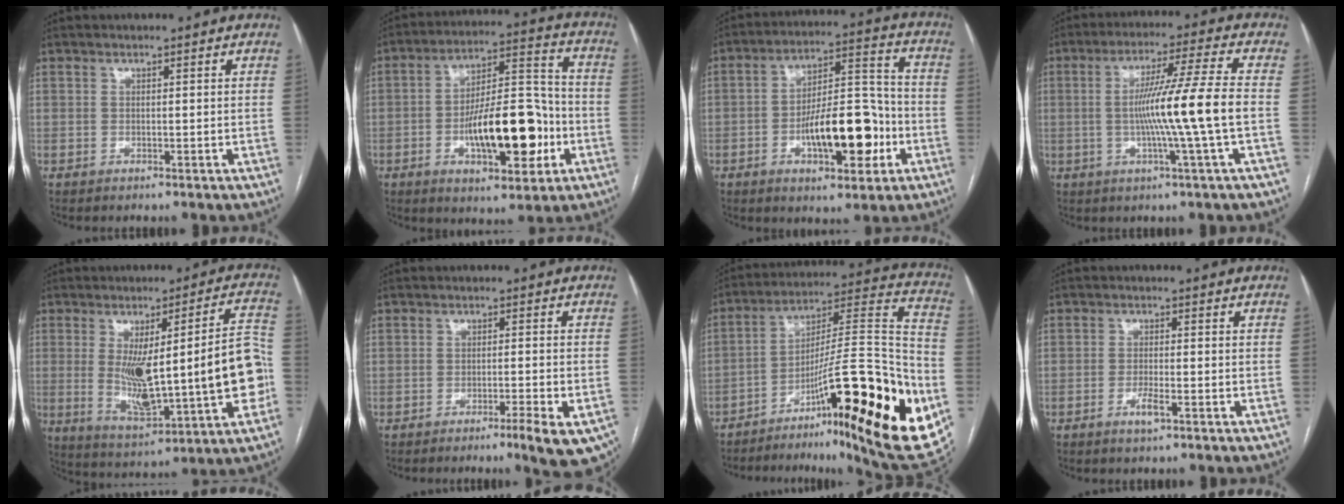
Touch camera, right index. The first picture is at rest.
{"total": 16.7, "force": [-4.7, 5.5, 15.1], "torque": [-0.242, 0.020, -0.068]}
{"total": 14.7, "force": [-4.7, 4.9, 13.0], "torque": [-0.208, 0.021, -0.068]}
{"total": 11.7, "force": [-1.5, -2.1, 11.4], "torque": [-0.200, 0.000, -0.025]}
{"total": 19.7, "force": [-1.3, 2.9, 19.4], "torque": [-0.295, 0.016, -0.004]}
{"total": 7.6, "force": [-4.7, 0.6, 6.0], "torque": [-0.057, -0.007, -0.065]}
{"total": 32.0, "force": [-12.6, 4.4, 29.1], "torque": [-0.363, 0.012, -0.192]}
{"total": 2.5, "force": [-1.3, 0.3, 2.1], "torque": [-0.037, -0.002, -0.025]}